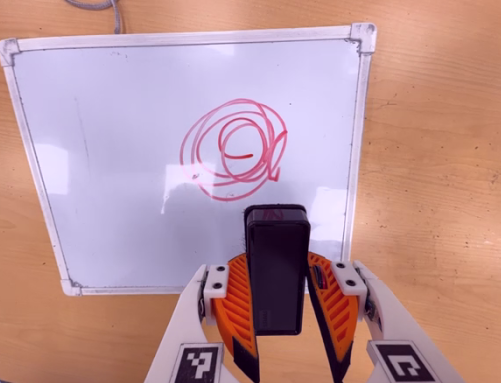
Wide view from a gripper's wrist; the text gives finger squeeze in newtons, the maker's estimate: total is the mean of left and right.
{"total": 7.2, "left": 5.4, "right": 9.0}